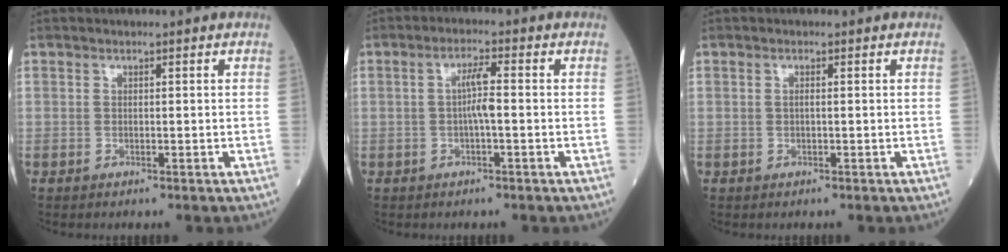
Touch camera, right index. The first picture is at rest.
{"total": 3.6, "force": [-0.2, 0.2, 3.6], "torque": [-0.066, 0.006, -0.004]}
{"total": 0.8, "force": [0.1, 0.1, 0.8], "torque": [-0.018, 0.001, 0.001]}